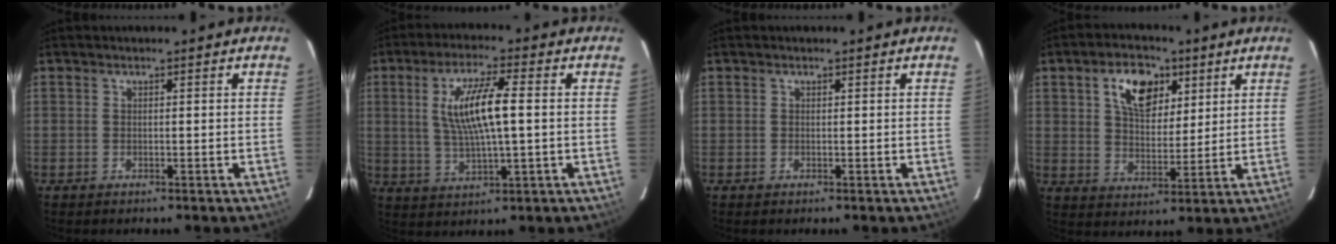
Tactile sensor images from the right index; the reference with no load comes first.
{"total": 10.6, "force": [1.1, 2.1, 10.3], "torque": [-0.197, 0.001, 0.027]}
{"total": 0.0}
{"total": 10.5, "force": [4.8, 6.4, 6.8], "torque": [-0.113, 0.019, 0.082]}